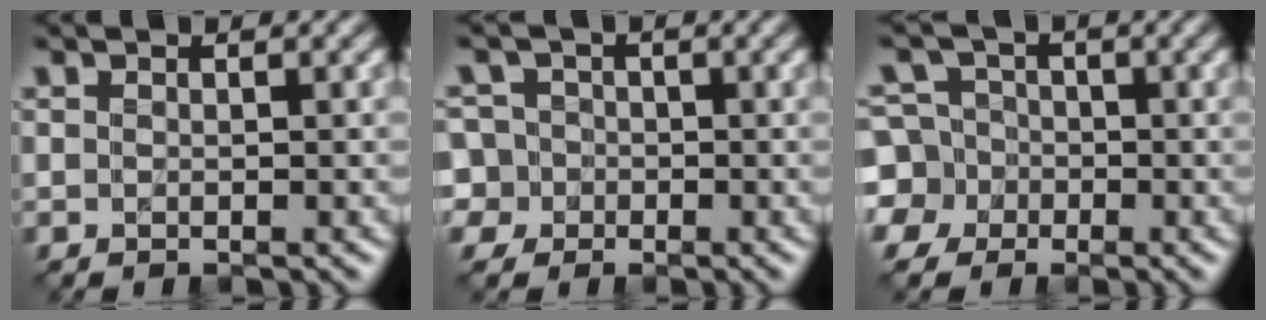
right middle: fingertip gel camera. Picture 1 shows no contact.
{"total": 6.1, "force": [-0.9, 5.7, 1.7], "torque": [-0.036, 0.024, -0.054]}
{"total": 6.8, "force": [-1.6, 6.5, 1.6], "torque": [-0.037, 0.011, -0.064]}